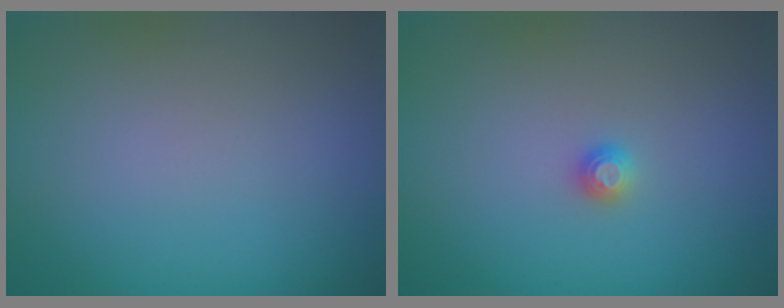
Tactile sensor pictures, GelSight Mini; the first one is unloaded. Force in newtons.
{"total": 1.0, "press": 1.0, "slide": 0.1}